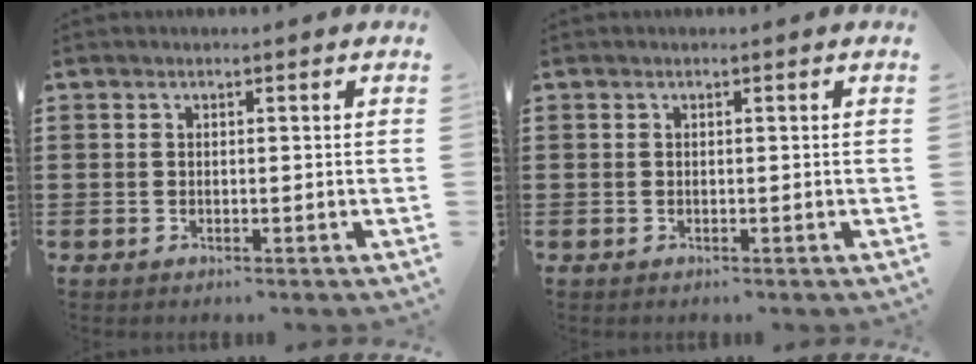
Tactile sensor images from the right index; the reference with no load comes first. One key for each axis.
{"total": 0.0}